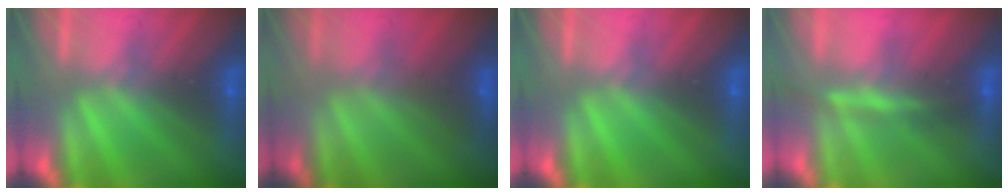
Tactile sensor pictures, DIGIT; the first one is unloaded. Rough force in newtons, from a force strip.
{"total": 2.5}
{"total": 0.0}
{"total": 4.6}